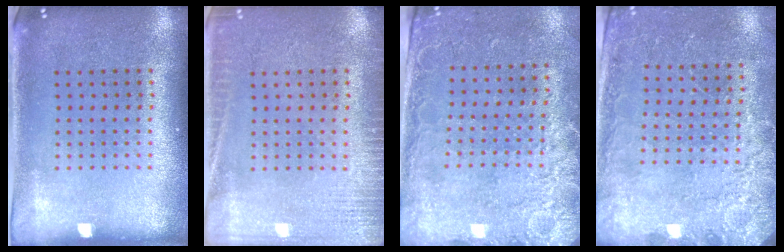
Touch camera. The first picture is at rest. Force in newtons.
{"total": 2.9, "press": 2.9, "slide": 0.4}
{"total": 2.6, "press": 2.1, "slide": 1.5}
{"total": 2.5, "press": 2.3, "slide": 0.8}